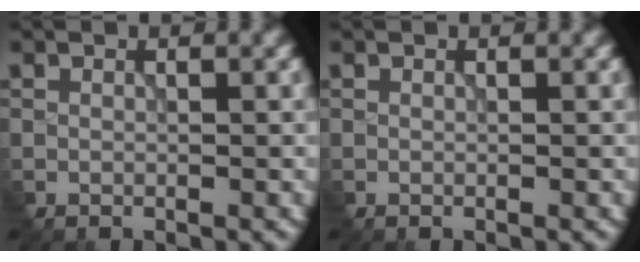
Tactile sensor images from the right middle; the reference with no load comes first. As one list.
[{"total": 0.0}]